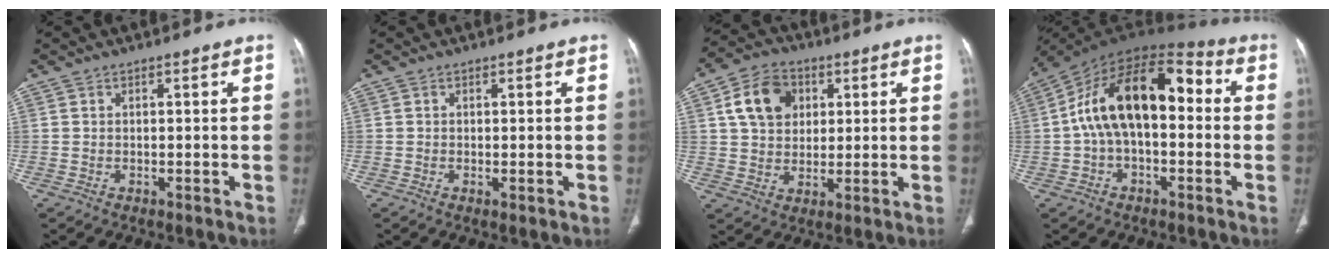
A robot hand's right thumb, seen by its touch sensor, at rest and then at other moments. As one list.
[{"total": 0.8, "force": [-0.1, 0.2, 0.7], "torque": [-0.017, -0.005, -0.001]}, {"total": 10.9, "force": [3.4, 8.3, 6.1], "torque": [-0.085, 0.000, 0.057]}, {"total": 18.3, "force": [0.9, 10.0, 15.3], "torque": [-0.243, 0.055, 0.006]}]